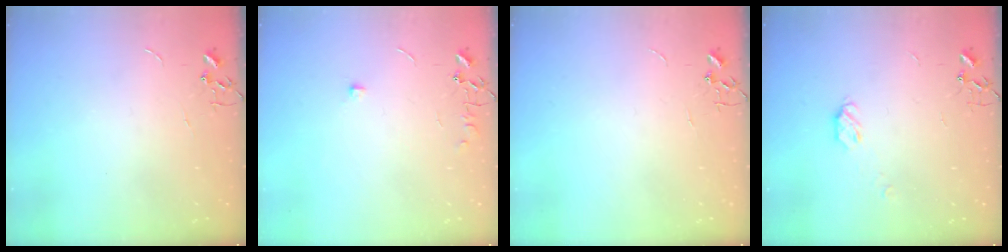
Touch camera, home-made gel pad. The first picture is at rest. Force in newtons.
{"total": 6.1, "press": 6.1, "slide": 0.8}
{"total": 0.0}
{"total": 5.0, "press": 4.9, "slide": 0.4}